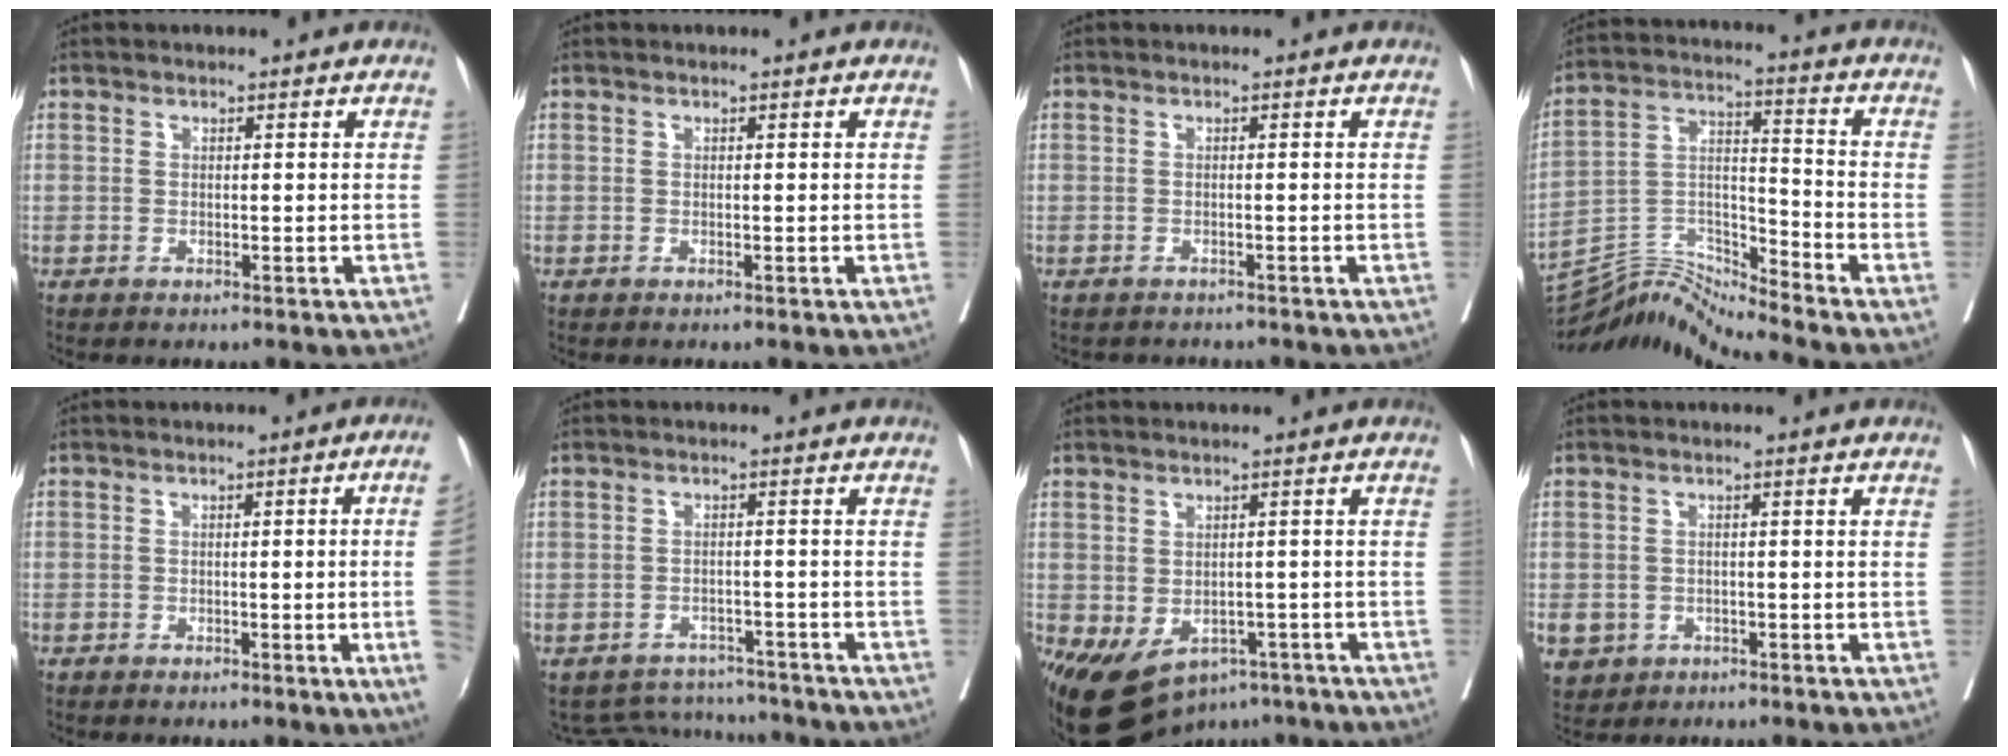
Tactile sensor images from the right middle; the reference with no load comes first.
{"total": 0.0}
{"total": 2.6, "force": [-2.4, 1.0, 0.2], "torque": [-0.004, -0.002, -0.035]}
{"total": 9.6, "force": [-9.3, -2.4, -0.2], "torque": [0.001, 0.036, -0.175]}
{"total": 7.0, "force": [-1.2, -1.2, 6.8], "torque": [-0.070, -0.003, -0.021]}
{"total": 6.9, "force": [-6.6, 1.7, -0.8], "torque": [0.015, 0.019, -0.091]}
{"total": 11.2, "force": [-6.7, 7.2, 5.3], "torque": [-0.097, 0.007, -0.093]}
{"total": 8.9, "force": [-3.8, 7.4, 2.9], "torque": [-0.083, 0.002, -0.053]}